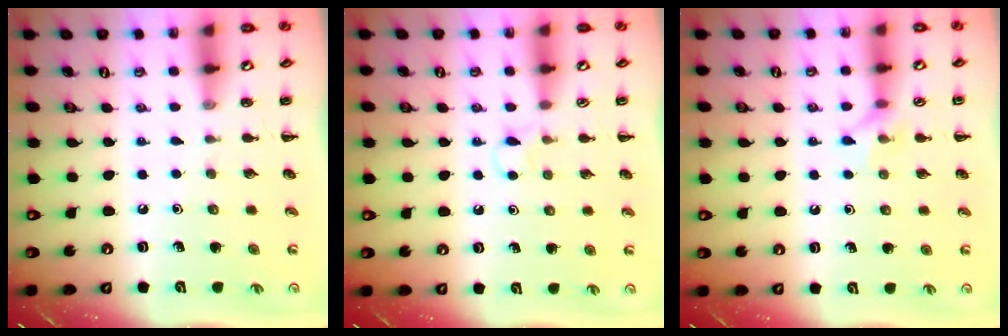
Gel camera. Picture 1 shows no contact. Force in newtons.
{"total": 3.4, "press": 3.1, "slide": 1.3}
{"total": 6.4, "press": 6.3, "slide": 0.9}